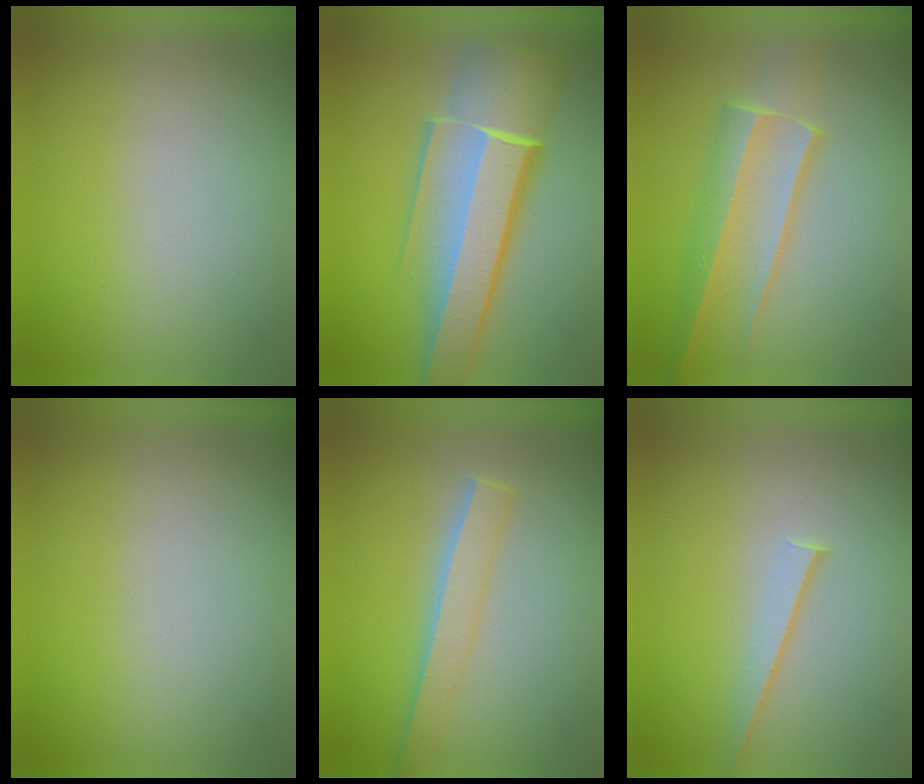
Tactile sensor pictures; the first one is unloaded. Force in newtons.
{"total": 8.3}
{"total": 3.2}
{"total": 0.0}
{"total": 2.3}
{"total": 1.1}